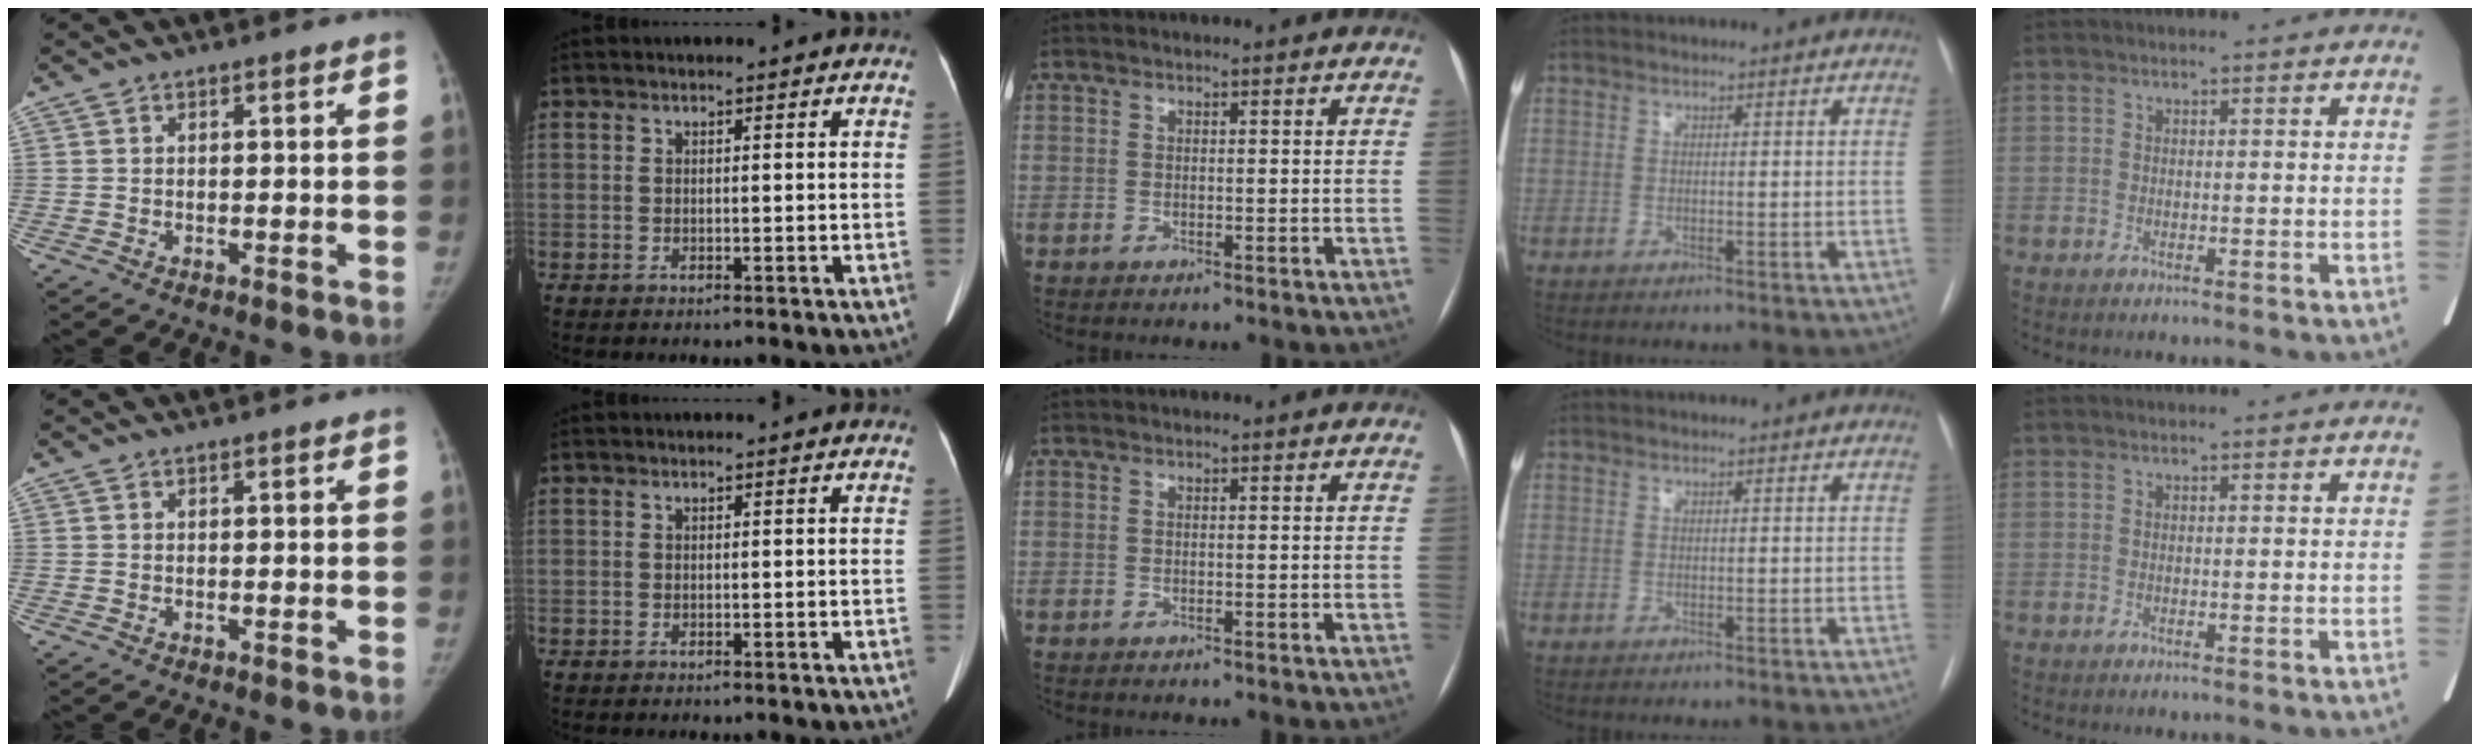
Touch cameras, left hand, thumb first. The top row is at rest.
{}